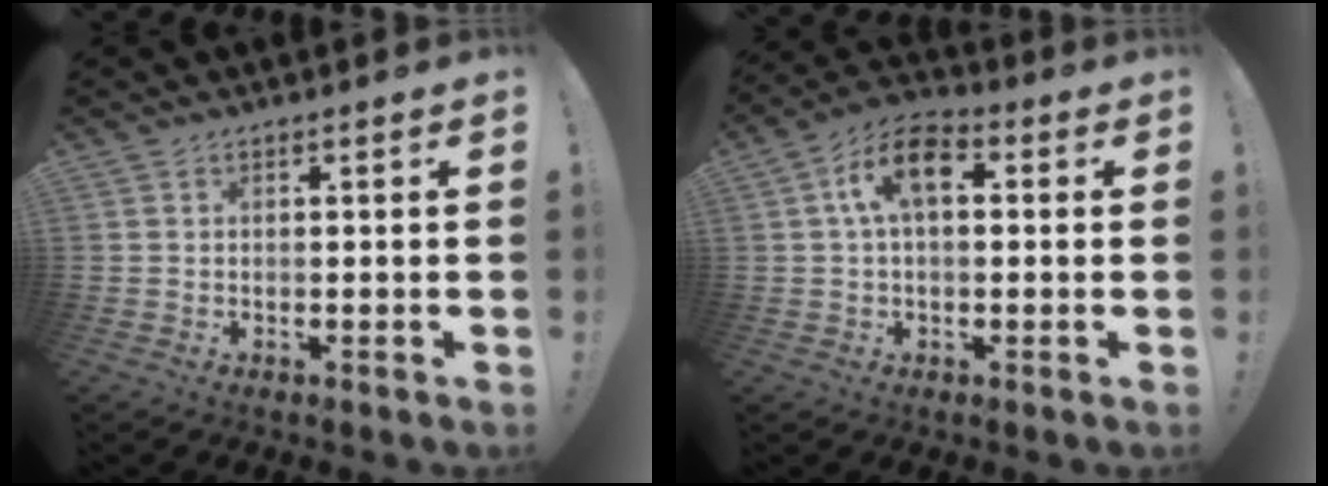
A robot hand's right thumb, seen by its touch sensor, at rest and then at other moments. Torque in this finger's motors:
{"motor_torque": [1.23, 2.45, 1.24, 0.05, 0.04]}